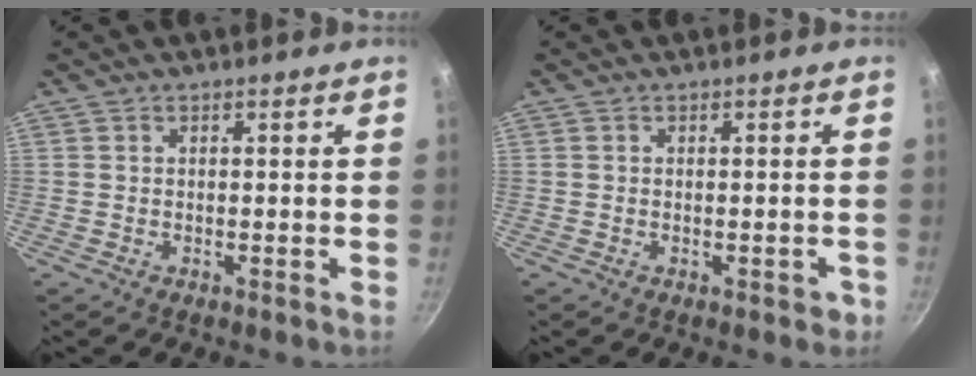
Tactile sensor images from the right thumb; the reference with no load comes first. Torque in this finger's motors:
{"motor_torque": [0.26, -0.15, 0.49, -0.05, 0.01]}